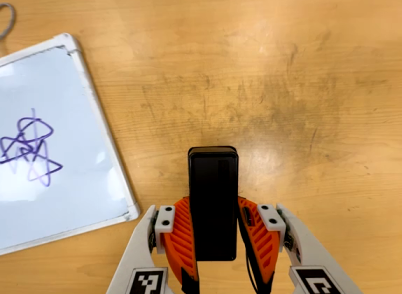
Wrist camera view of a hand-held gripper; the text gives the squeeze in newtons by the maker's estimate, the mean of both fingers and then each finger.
{"total": 4.1, "left": 2.9, "right": 5.3}